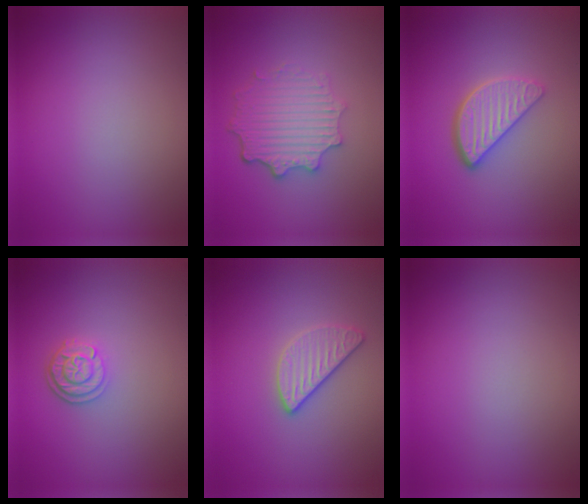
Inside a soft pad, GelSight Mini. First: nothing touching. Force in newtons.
{"total": 4.6, "press": 3.6, "slide": 2.8}
{"total": 3.9, "press": 3.1, "slide": 2.4}
{"total": 2.6, "press": 2.2, "slide": 1.4}
{"total": 2.5, "press": 2.4, "slide": 0.8}
{"total": 0.0}